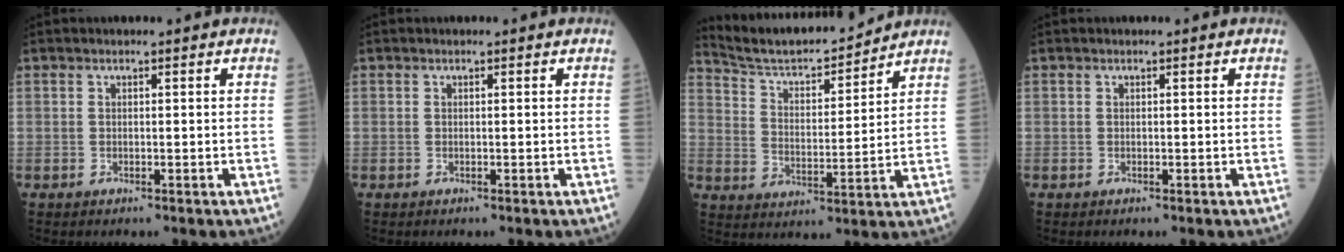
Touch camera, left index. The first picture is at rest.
{"total": 0.0}
{"total": 13.0, "force": [12.4, 1.2, 3.5], "torque": [-0.067, 0.004, 0.214]}
{"total": 0.0}